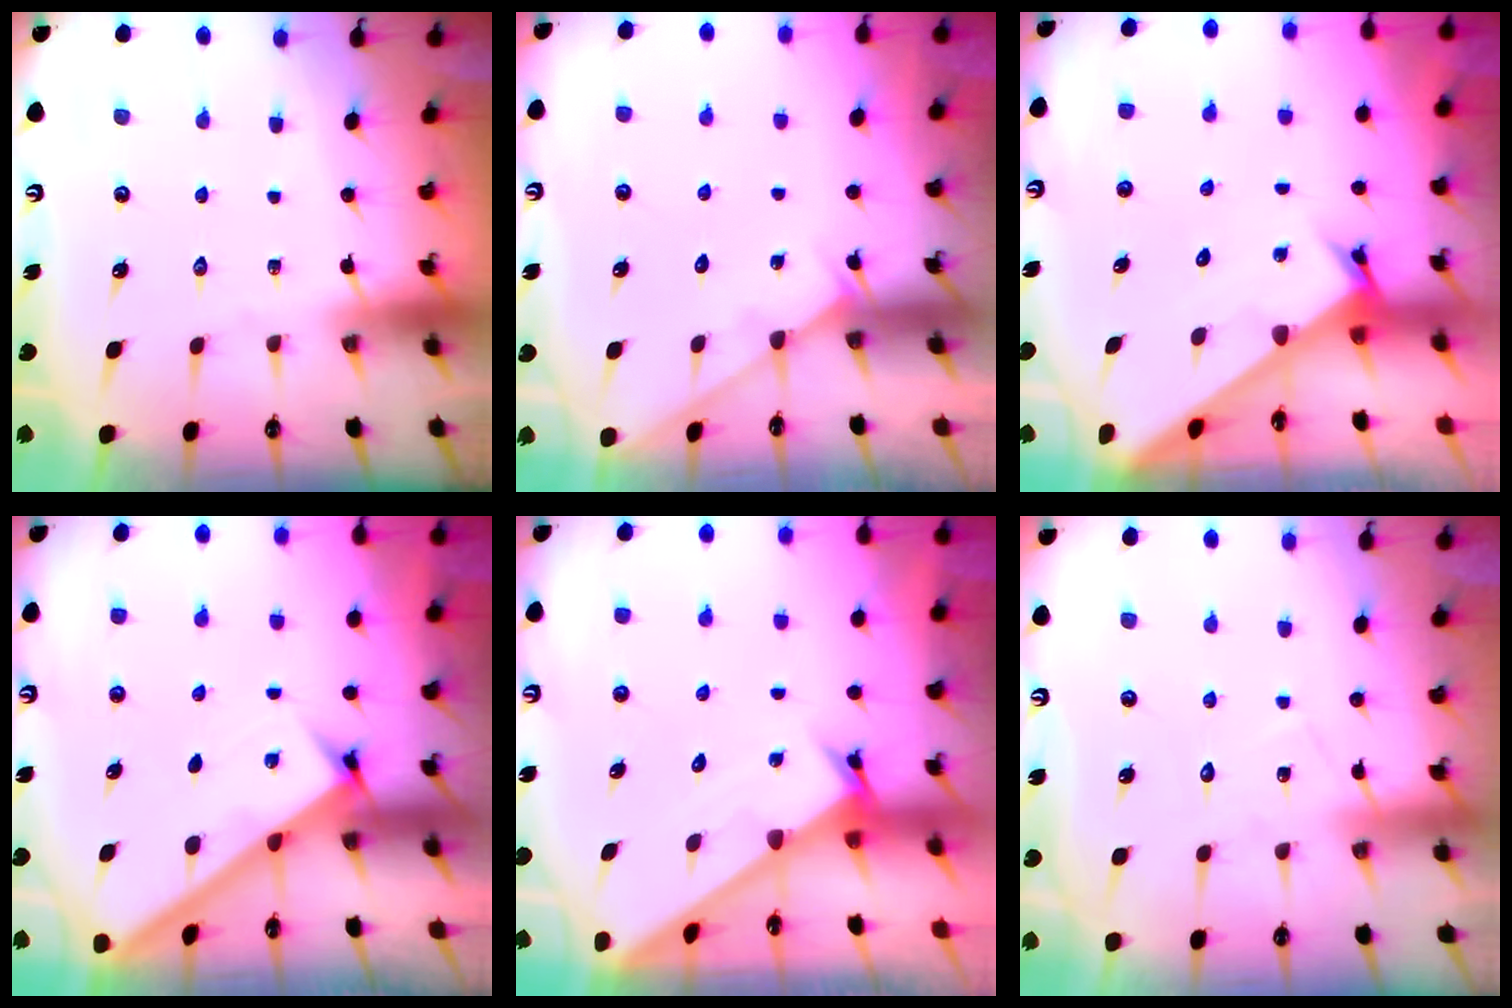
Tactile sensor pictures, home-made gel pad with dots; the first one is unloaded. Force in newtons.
{"total": 3.1, "press": 3.1, "slide": 0.3}
{"total": 2.1, "press": 2.1, "slide": 0.2}
{"total": 2.8, "press": 2.8, "slide": 0.4}
{"total": 1.7, "press": 1.7, "slide": 0.1}
{"total": 7.0, "press": 7.0, "slide": 0.7}